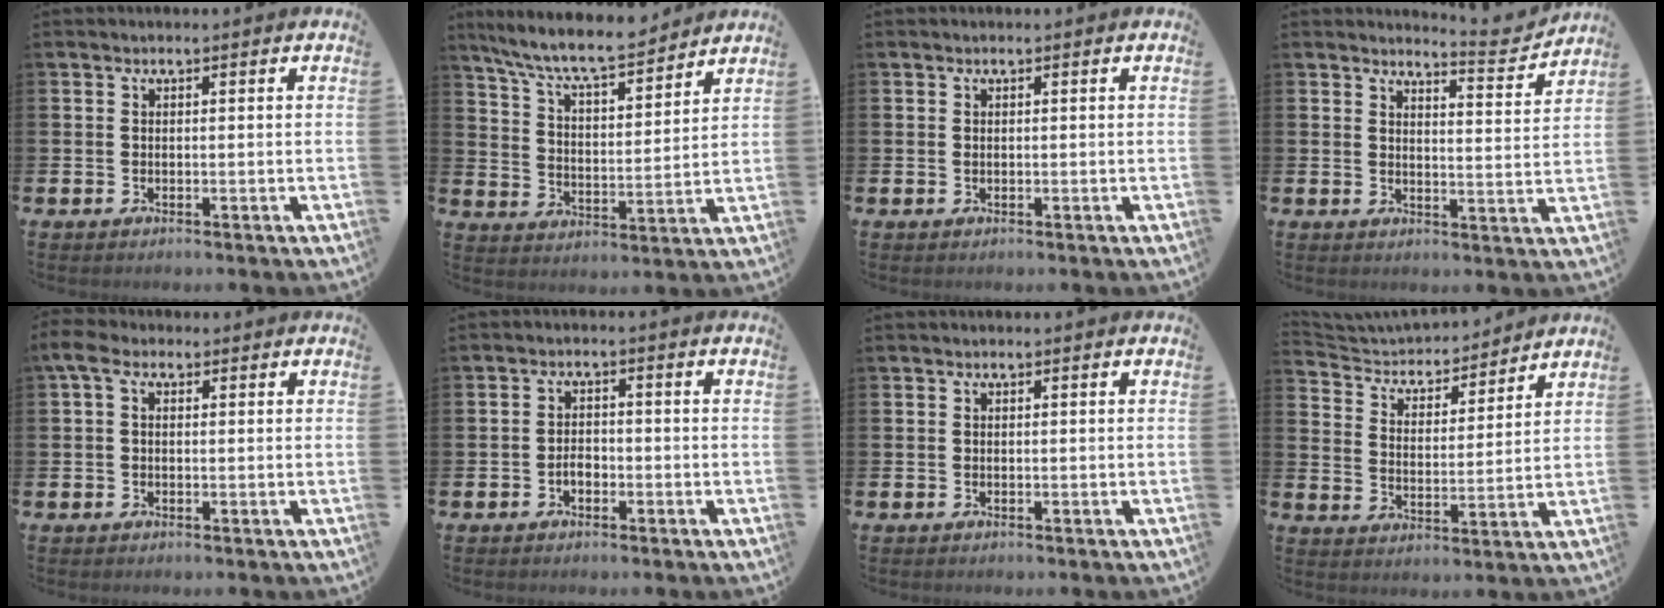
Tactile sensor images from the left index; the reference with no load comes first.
{"total": 8.9, "force": [8.2, 1.2, 3.0], "torque": [-0.096, -0.049, 0.147]}
{"total": 0.0}
{"total": 4.3, "force": [4.2, 0.1, 0.6], "torque": [-0.006, -0.036, 0.068]}
{"total": 3.0, "force": [0.5, 2.0, 2.2], "torque": [-0.045, 0.011, 0.008]}
{"total": 2.1, "force": [-0.9, 1.3, 1.3], "torque": [-0.016, 0.000, -0.021]}
{"total": 0.0}
{"total": 4.4, "force": [4.0, 1.7, 0.3], "torque": [-0.040, -0.034, 0.063]}